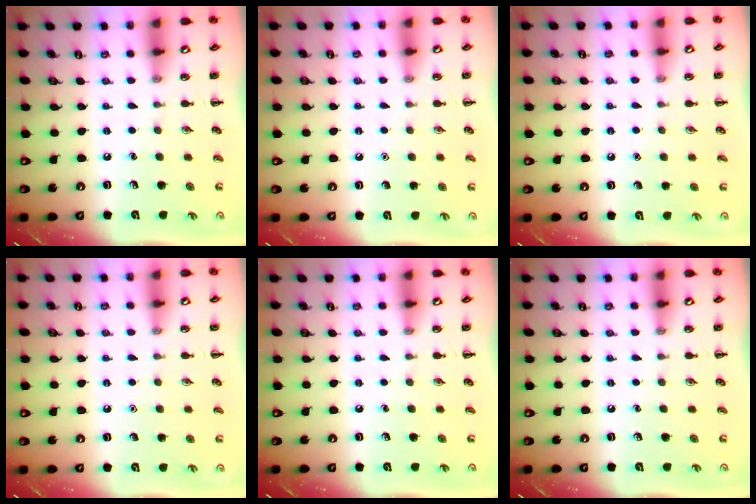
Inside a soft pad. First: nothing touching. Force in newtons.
{"total": 1.5, "press": 1.5, "slide": 0.1}
{"total": 1.4, "press": 1.4, "slide": 0.1}
{"total": 1.5, "press": 1.5, "slide": 0.1}
{"total": 0.0}
{"total": 0.0}